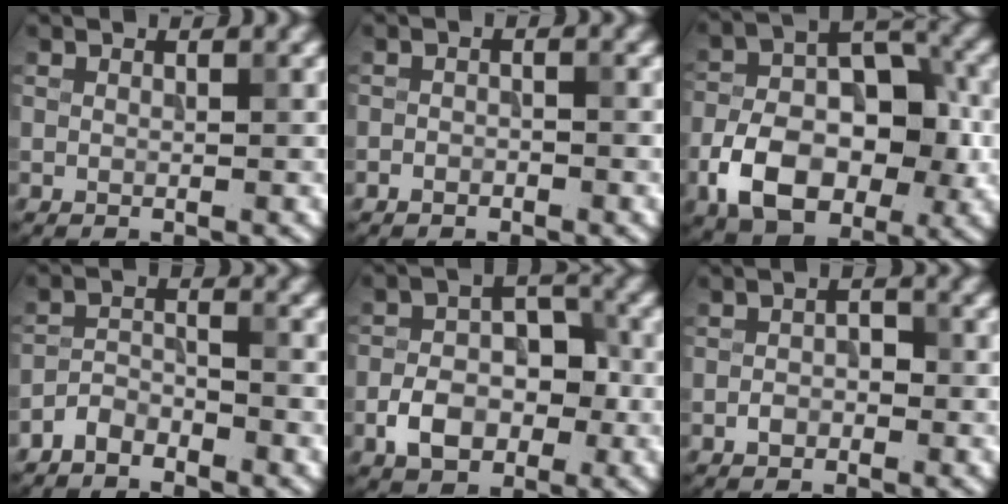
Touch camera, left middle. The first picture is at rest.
{"total": 1.0, "force": [-0.7, 0.5, 0.4], "torque": [-0.005, 0.002, -0.014]}
{"total": 10.0, "force": [-3.4, 6.0, 7.2], "torque": [-0.124, 0.003, -0.060]}
{"total": 2.2, "force": [-1.9, 0.9, 0.8], "torque": [-0.013, 0.010, -0.042]}
{"total": 5.5, "force": [-2.0, 3.6, 3.6], "torque": [-0.051, 0.004, -0.036]}
{"total": 1.8, "force": [-0.8, 1.2, 1.0], "torque": [-0.015, 0.004, -0.016]}